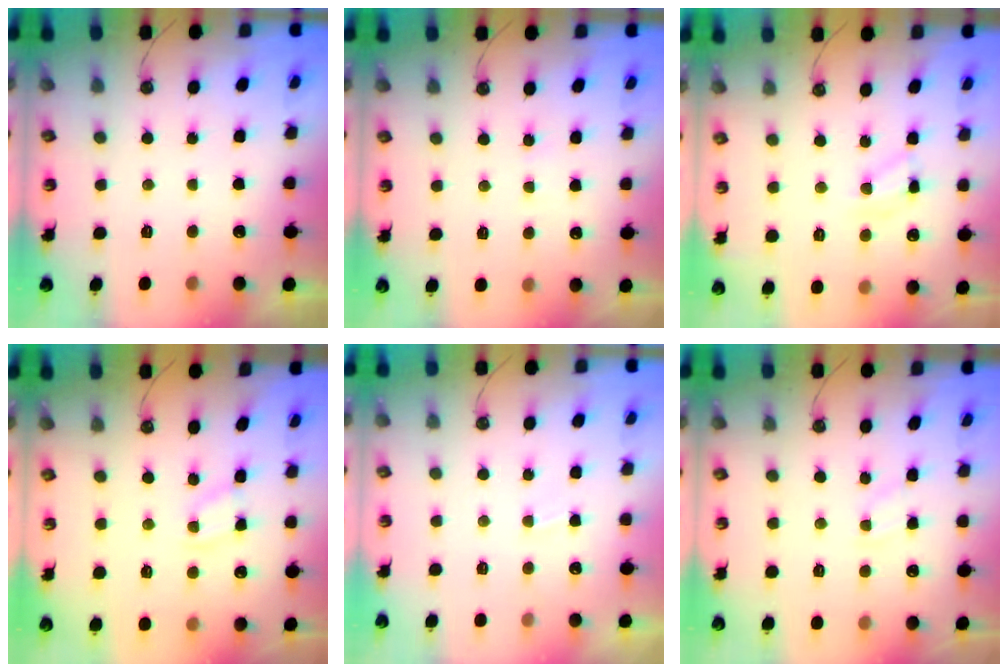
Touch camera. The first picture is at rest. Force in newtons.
{"total": 1.0, "press": 1.0, "slide": 0.1}
{"total": 8.5, "press": 8.5, "slide": 0.2}
{"total": 2.7, "press": 2.7, "slide": 0.4}
{"total": 1.4, "press": 1.3, "slide": 0.2}
{"total": 2.3, "press": 2.2, "slide": 0.4}